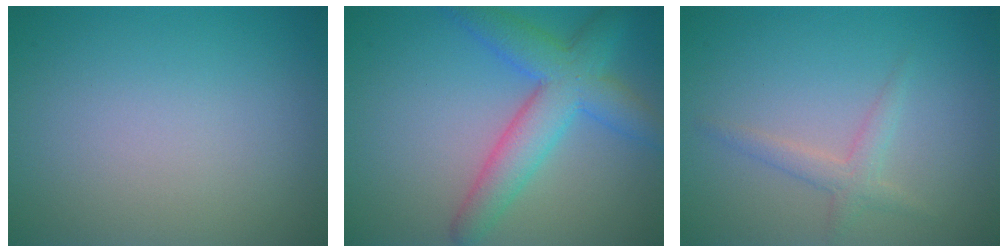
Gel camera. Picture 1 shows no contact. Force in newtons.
{"total": 5.9, "press": 5.9, "slide": 0.2}
{"total": 1.8, "press": 1.8, "slide": 0.0}